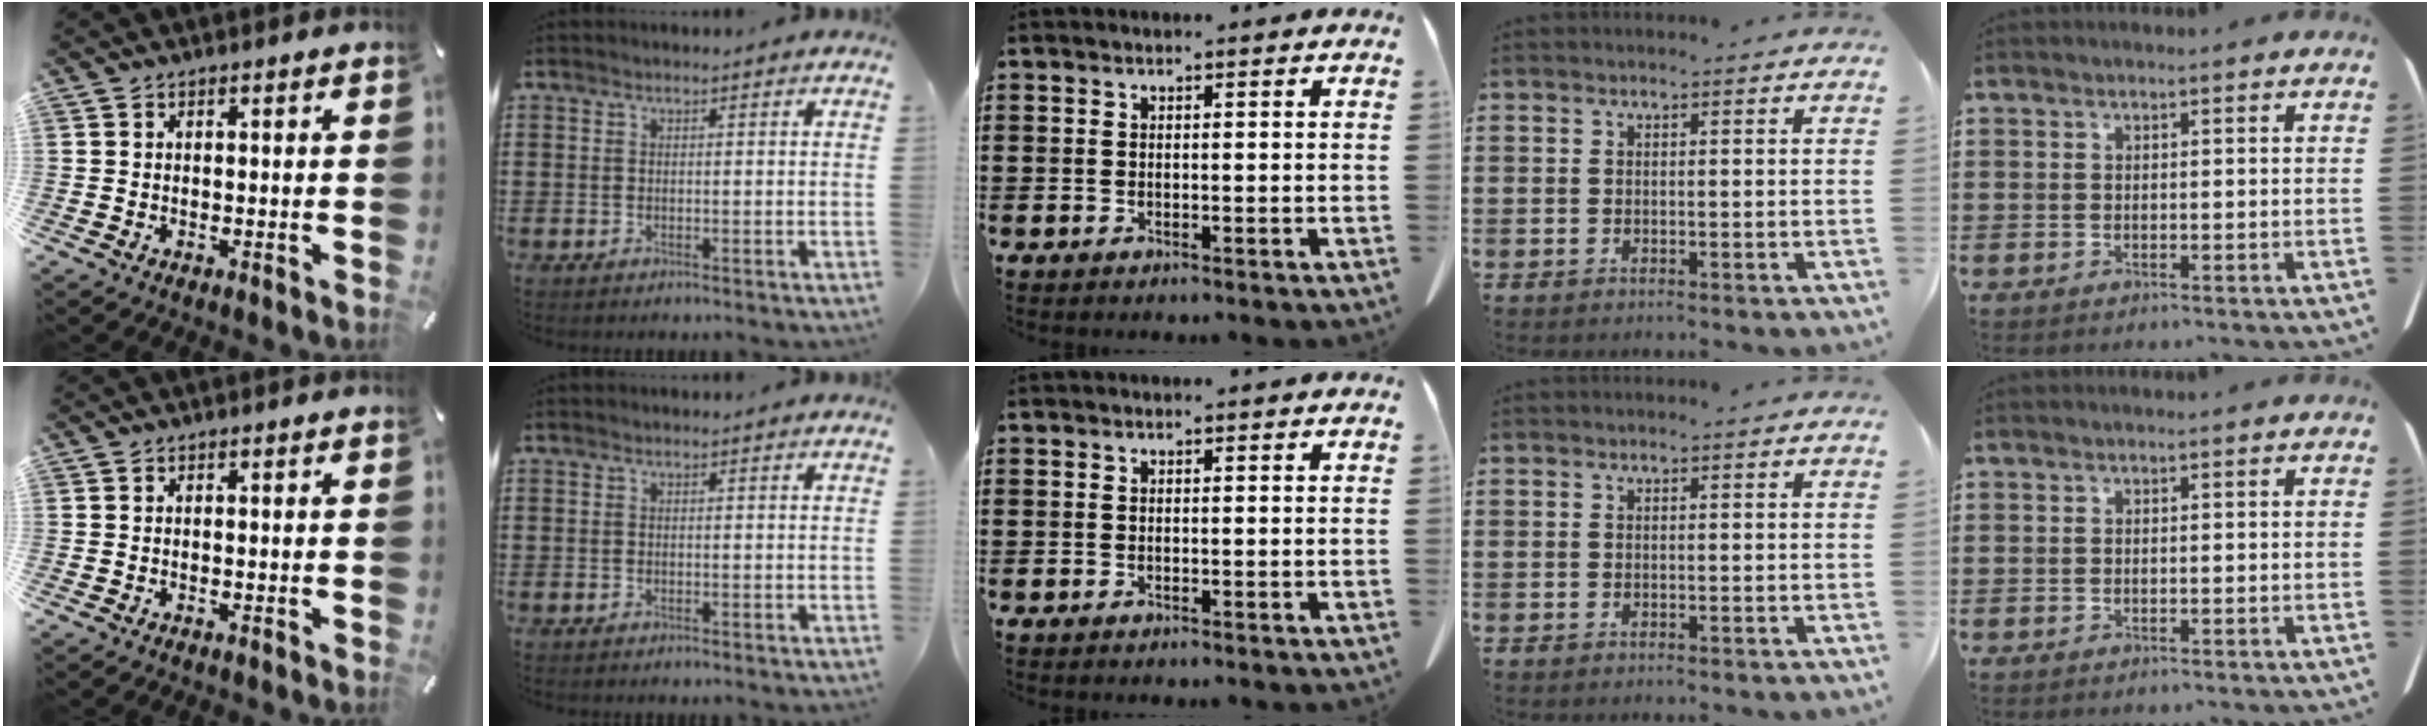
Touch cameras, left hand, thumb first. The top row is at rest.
{}